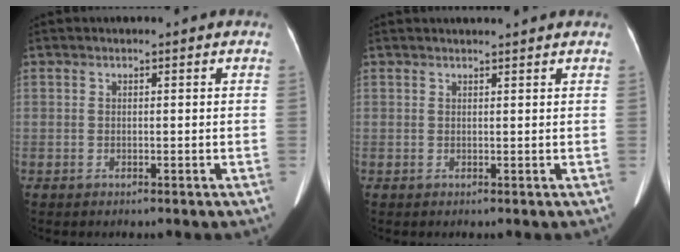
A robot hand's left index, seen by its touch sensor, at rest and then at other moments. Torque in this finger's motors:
{"motor_torque": [-0.83, -1.31, -0.07, -0.01]}